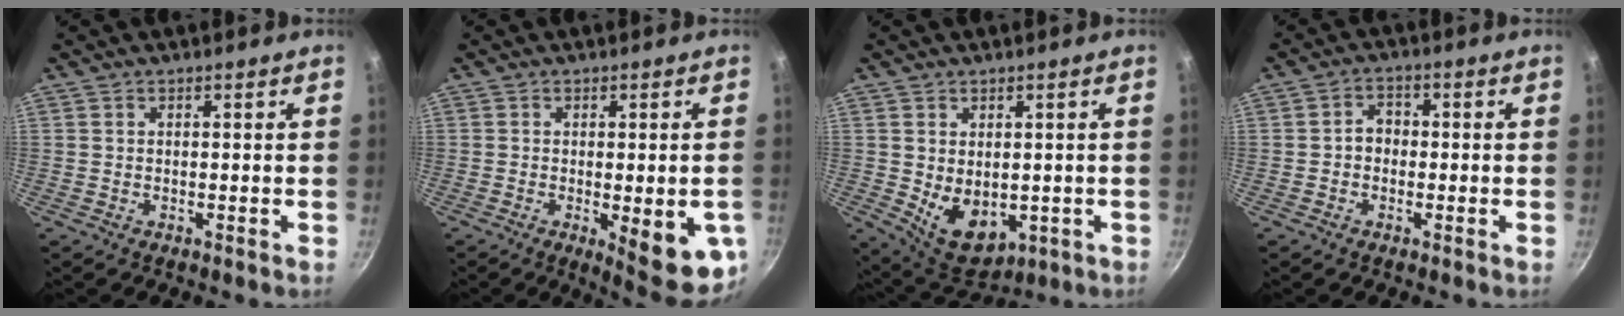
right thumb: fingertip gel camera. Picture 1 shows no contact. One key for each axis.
{"total": 12.3, "fx": -3.2, "fy": 3.6, "fz": 11.3, "tx": -0.122, "ty": -0.007, "tz": -0.031}
{"total": 9.4, "fx": -0.7, "fy": 6.5, "fz": 6.8, "tx": -0.085, "ty": -0.016, "tz": 0.015}
{"total": 3.4, "fx": -0.5, "fy": 2.8, "fz": 1.9, "tx": -0.010, "ty": 0.012, "tz": -0.013}